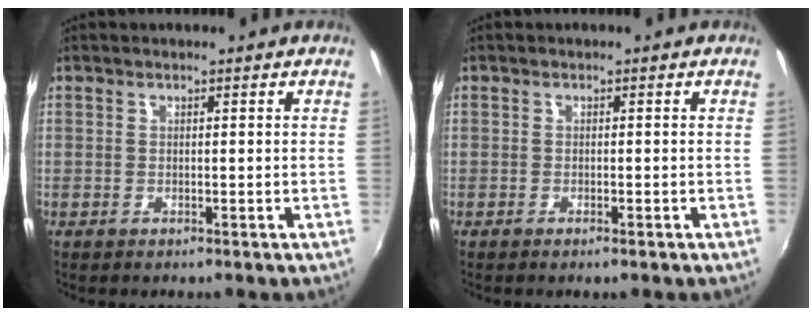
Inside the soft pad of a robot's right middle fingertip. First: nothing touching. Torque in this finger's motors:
{"motor_torque": [0.36, -0.33, 0.02, 0.01]}